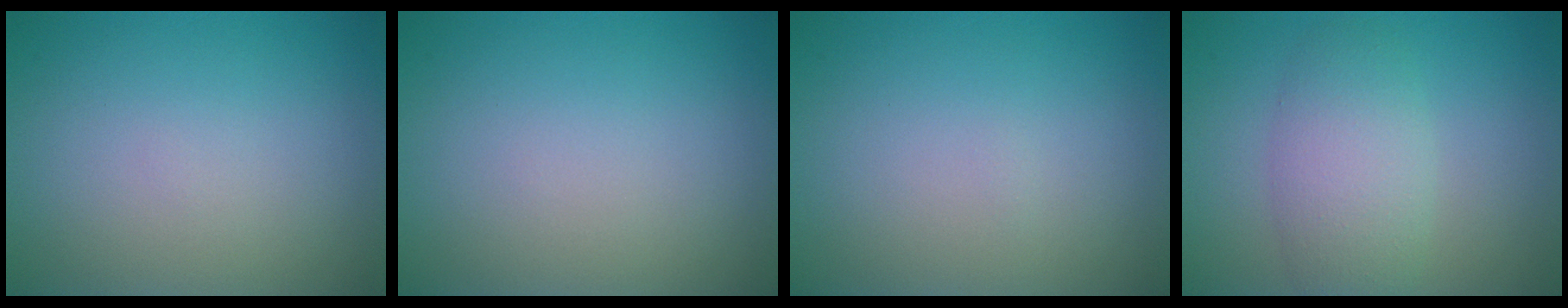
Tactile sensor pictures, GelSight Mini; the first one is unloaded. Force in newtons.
{"total": 0.0}
{"total": 0.0}
{"total": 4.4, "press": 4.3, "slide": 0.2}